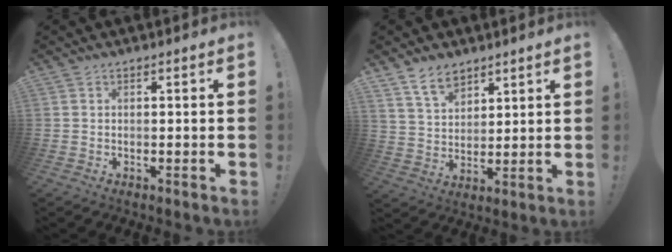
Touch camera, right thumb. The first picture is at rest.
{"total": 7.7, "force": [5.8, 4.4, 2.7], "torque": [-0.040, -0.036, 0.110]}